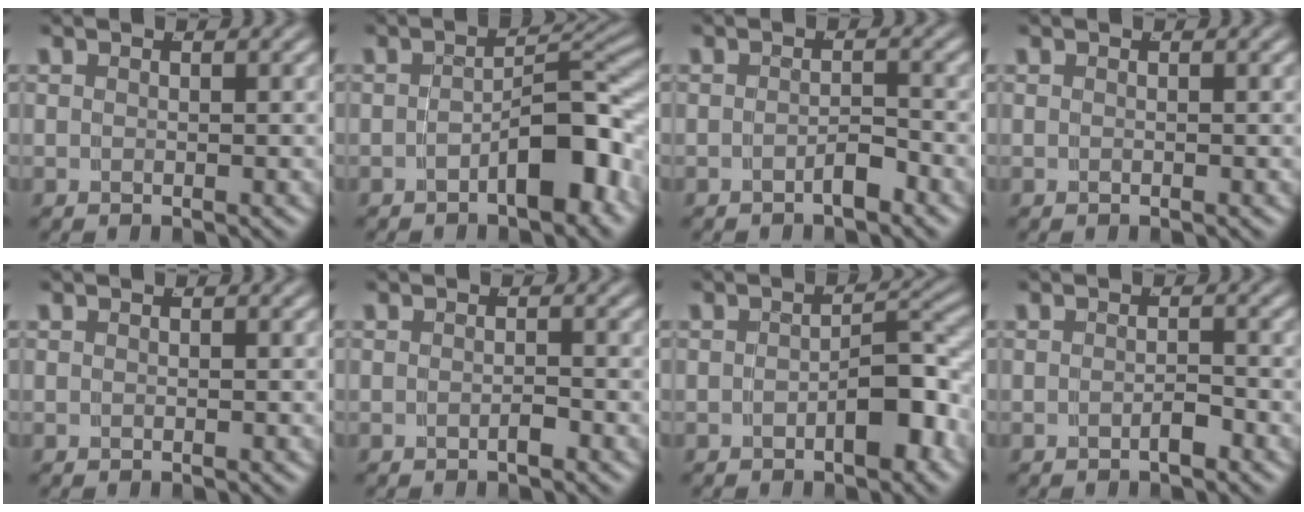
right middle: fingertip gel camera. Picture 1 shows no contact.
{"total": 5.1, "force": [-2.5, 1.7, 4.1], "torque": [-0.048, -0.002, -0.036]}
{"total": 1.6, "force": [-1.3, 0.1, 0.9], "torque": [-0.002, 0.000, -0.022]}
{"total": 0.0}
{"total": 0.0}
{"total": 0.8, "force": [-0.7, -0.2, 0.4], "torque": [-0.001, 0.000, -0.011]}
{"total": 3.7, "force": [-1.5, 1.3, 3.1], "torque": [-0.031, 0.006, -0.024]}
{"total": 1.1, "force": [-0.9, 0.0, 0.7], "torque": [-0.001, 0.000, -0.015]}